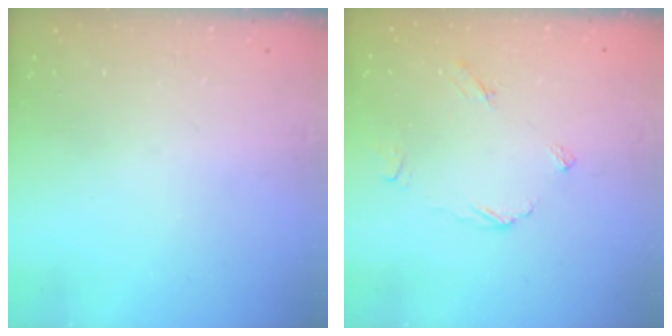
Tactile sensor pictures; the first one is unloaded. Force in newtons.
{"total": 4.4, "press": 4.4, "slide": 0.5}